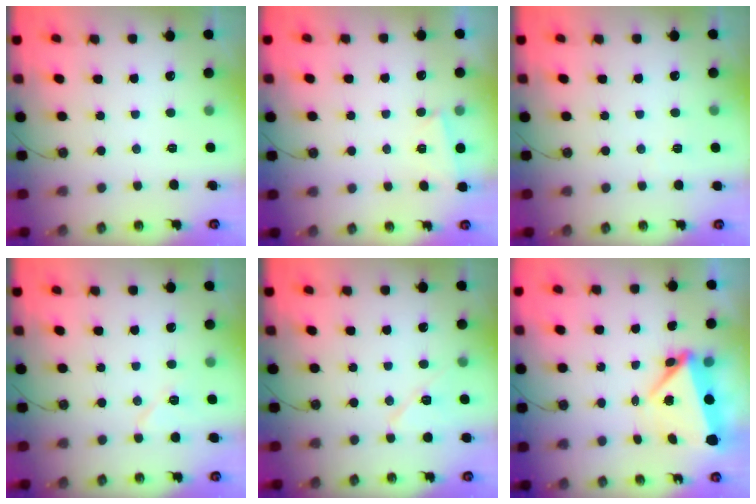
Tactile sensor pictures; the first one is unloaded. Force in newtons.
{"total": 2.1, "press": 2.1, "slide": 0.5}
{"total": 2.8, "press": 2.0, "slide": 2.0}
{"total": 6.4, "press": 6.3, "slide": 1.4}
{"total": 8.3, "press": 8.2, "slide": 1.4}
{"total": 7.5, "press": 5.7, "slide": 4.8}